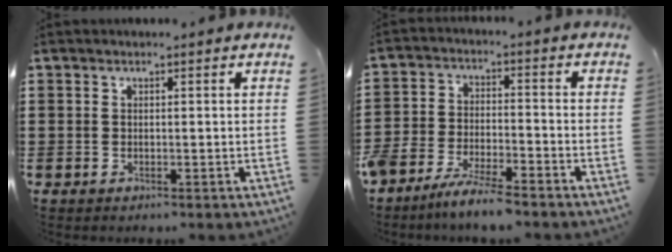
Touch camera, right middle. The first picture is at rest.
{"total": 6.3, "force": [-6.1, 0.0, 1.7], "torque": [-0.045, -0.006, -0.120]}